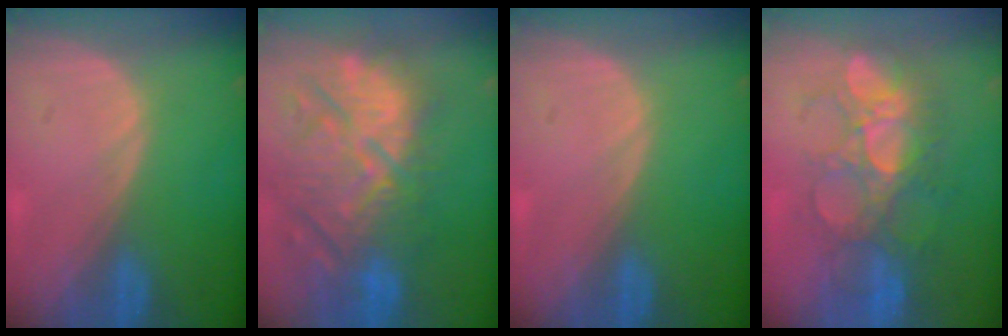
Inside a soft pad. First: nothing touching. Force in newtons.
{"total": 13.1, "press": 12.3, "slide": 4.5}
{"total": 0.0}
{"total": 8.9, "press": 8.8, "slide": 1.7}